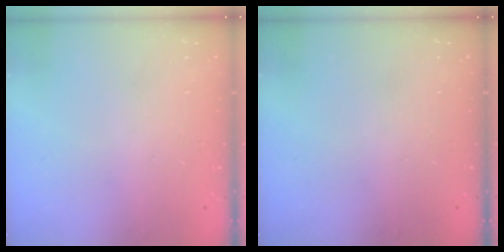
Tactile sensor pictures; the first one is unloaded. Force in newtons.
{"total": 0.0}